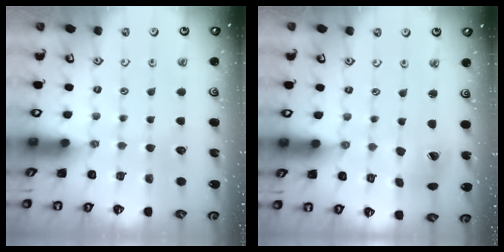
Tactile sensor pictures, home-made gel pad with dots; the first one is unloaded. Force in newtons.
{"total": 7.9, "press": 7.9, "slide": 0.6}